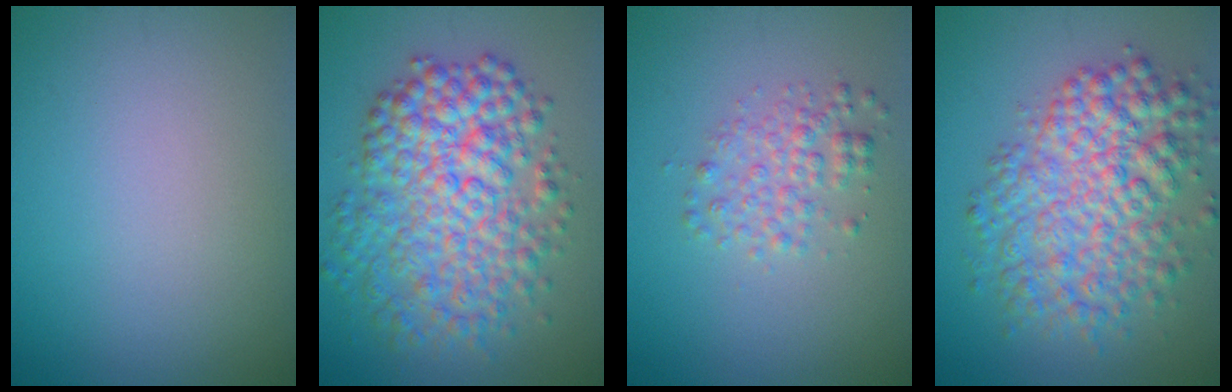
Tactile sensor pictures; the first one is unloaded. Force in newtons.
{"total": 8.5, "press": 8.5, "slide": 0.1}
{"total": 2.5, "press": 2.5, "slide": 0.1}
{"total": 7.6, "press": 7.6, "slide": 0.2}